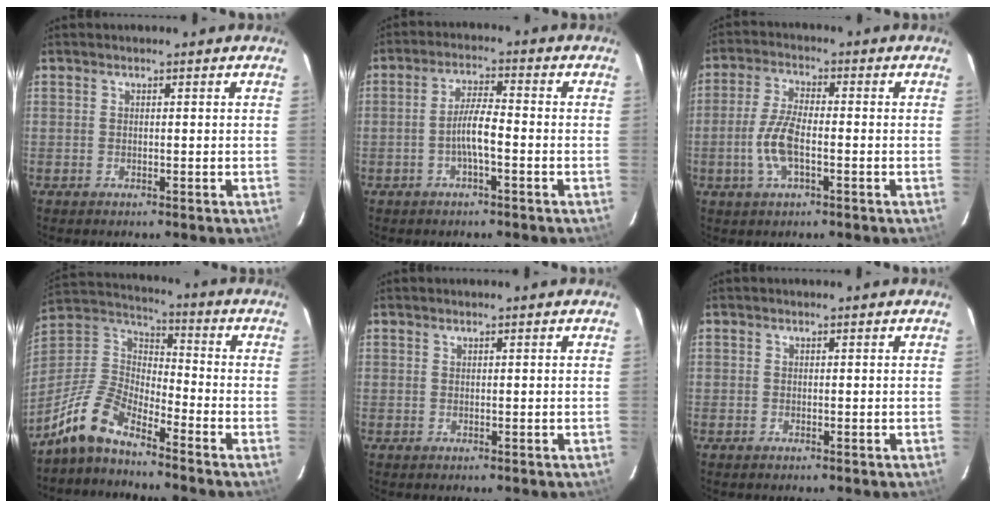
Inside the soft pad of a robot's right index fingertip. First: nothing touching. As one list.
[{"total": 4.8, "force": [-1.8, 0.7, 4.4], "torque": [-0.088, 0.006, -0.033]}, {"total": 7.1, "force": [-2.1, 2.5, 6.4], "torque": [-0.139, 0.002, -0.042]}, {"total": 11.1, "force": [-8.9, 3.5, 5.7], "torque": [-0.131, 0.016, -0.188]}, {"total": 0.0}, {"total": 0.7, "force": [-0.3, 0.6, -0.1], "torque": [0.000, 0.001, -0.007]}]